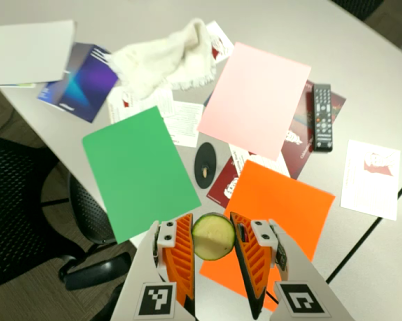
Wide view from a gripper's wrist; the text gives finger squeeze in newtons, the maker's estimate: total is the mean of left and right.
{"total": 12.4, "left": 13.0, "right": 11.8}